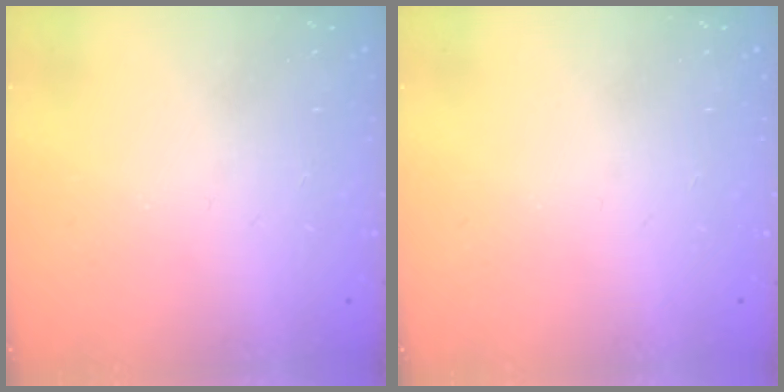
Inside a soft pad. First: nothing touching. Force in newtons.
{"total": 0.0}